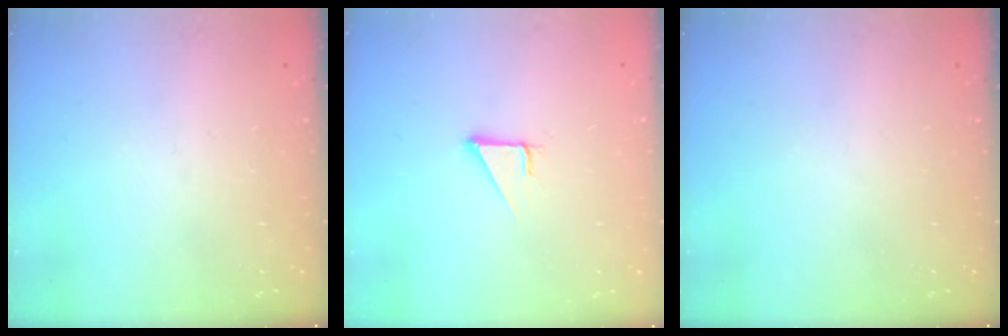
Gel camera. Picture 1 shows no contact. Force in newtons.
{"total": 2.8, "press": 2.8, "slide": 0.1}
{"total": 0.0}